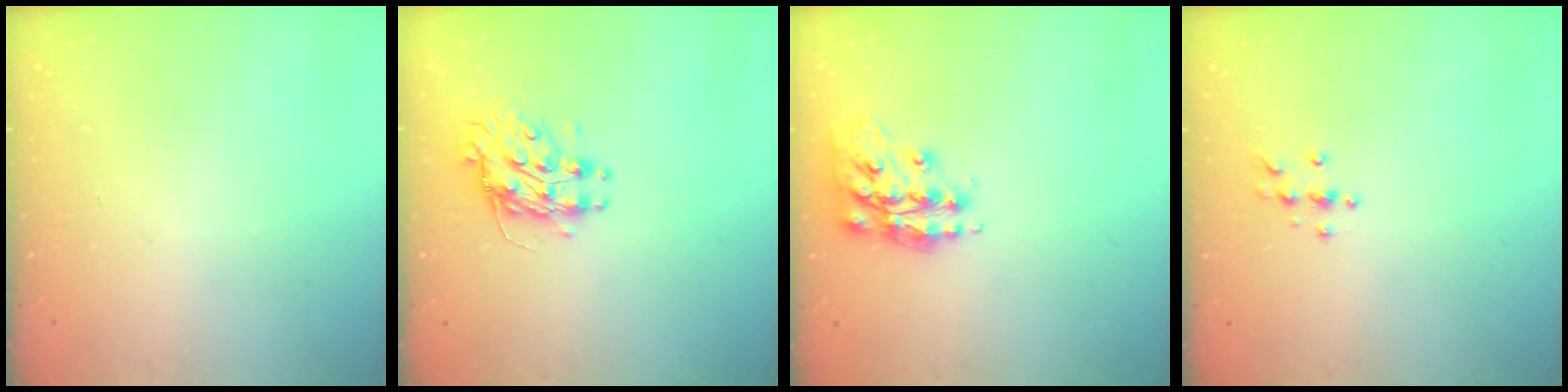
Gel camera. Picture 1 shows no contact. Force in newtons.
{"total": 9.2, "press": 9.2, "slide": 0.1}
{"total": 14.5, "press": 14.5, "slide": 1.0}
{"total": 4.0, "press": 4.0, "slide": 0.5}